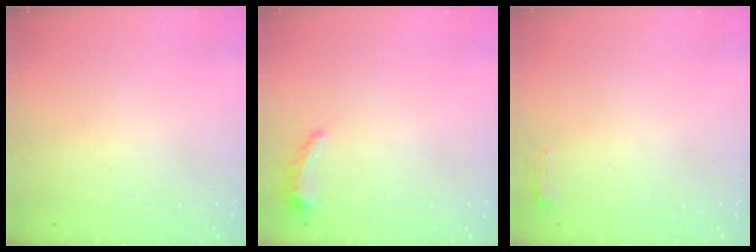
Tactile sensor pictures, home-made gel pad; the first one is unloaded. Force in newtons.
{"total": 5.1, "press": 4.7, "slide": 2.0}
{"total": 2.7, "press": 2.6, "slide": 0.8}